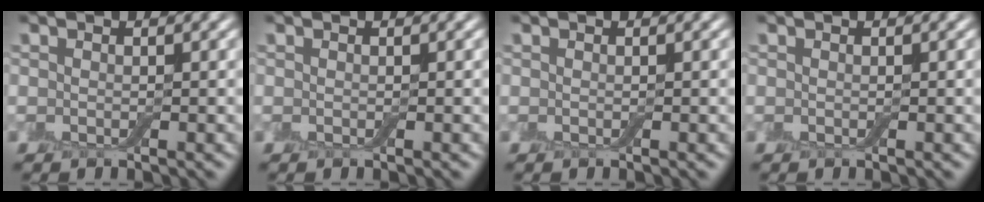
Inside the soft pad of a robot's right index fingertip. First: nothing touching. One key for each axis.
{"total": 0.0}
{"total": 0.0}
{"total": 0.0}